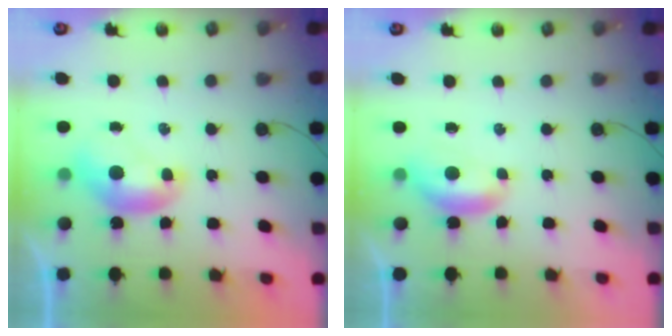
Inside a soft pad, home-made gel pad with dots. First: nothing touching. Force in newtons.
{"total": 1.1, "press": 1.0, "slide": 0.5}